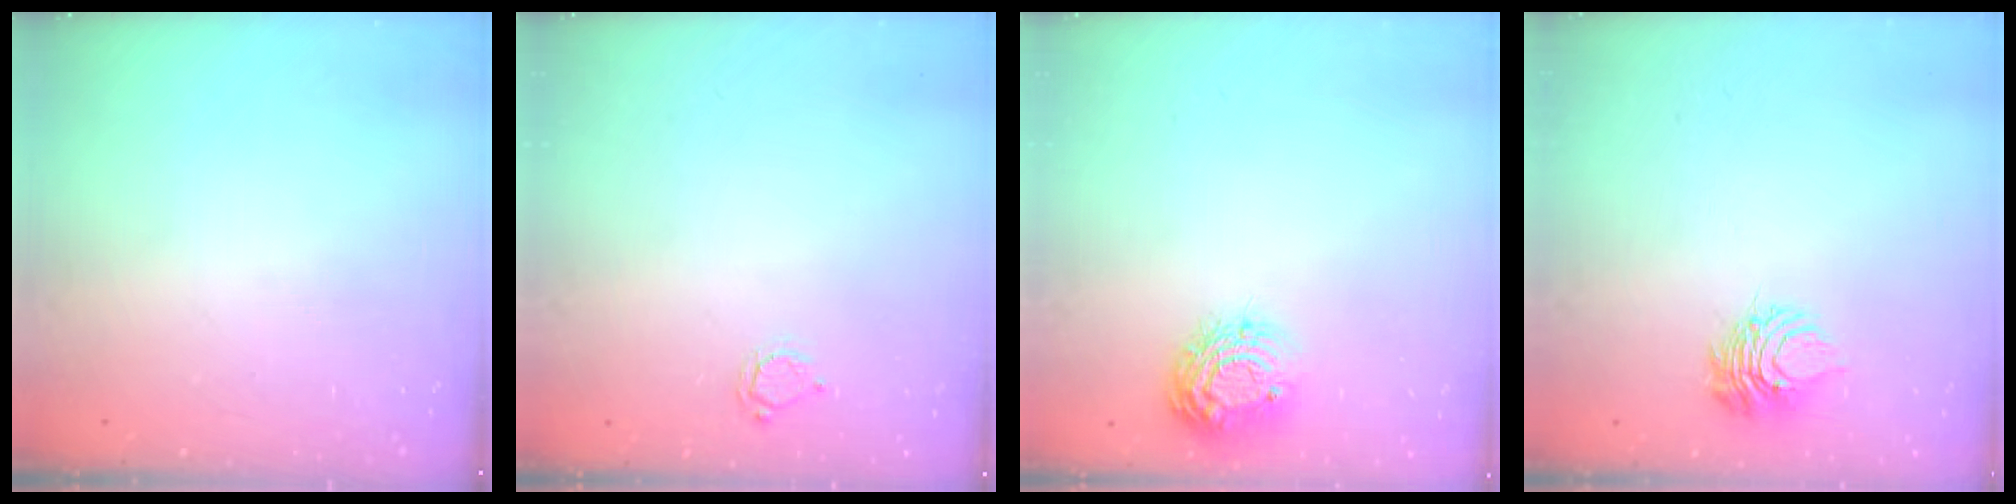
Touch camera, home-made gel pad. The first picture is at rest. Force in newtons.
{"total": 3.7, "press": 3.7, "slide": 0.3}
{"total": 10.9, "press": 10.9, "slide": 0.9}
{"total": 6.9, "press": 6.9, "slide": 0.5}